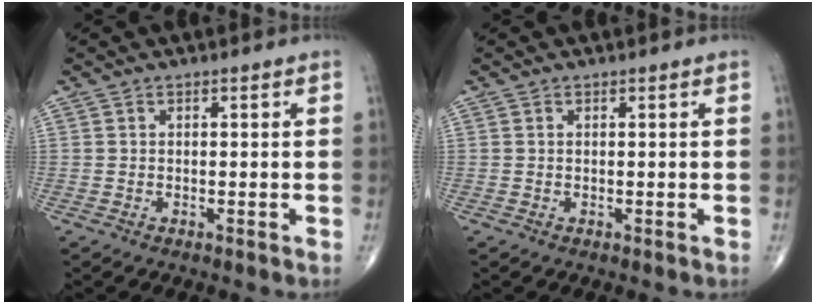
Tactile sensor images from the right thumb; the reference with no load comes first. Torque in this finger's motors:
{"motor_torque": [0.08, 0.06, 0.12, -0.20, 0.06]}